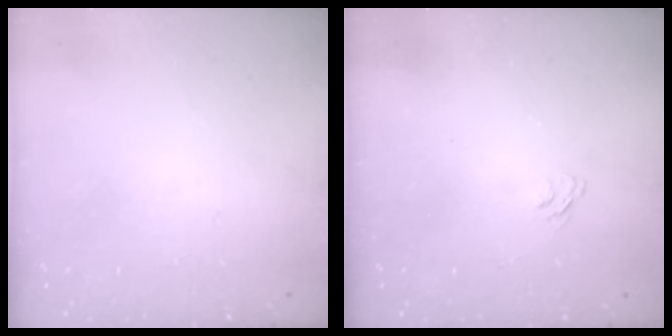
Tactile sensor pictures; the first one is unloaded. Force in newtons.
{"total": 3.1, "press": 2.8, "slide": 1.3}